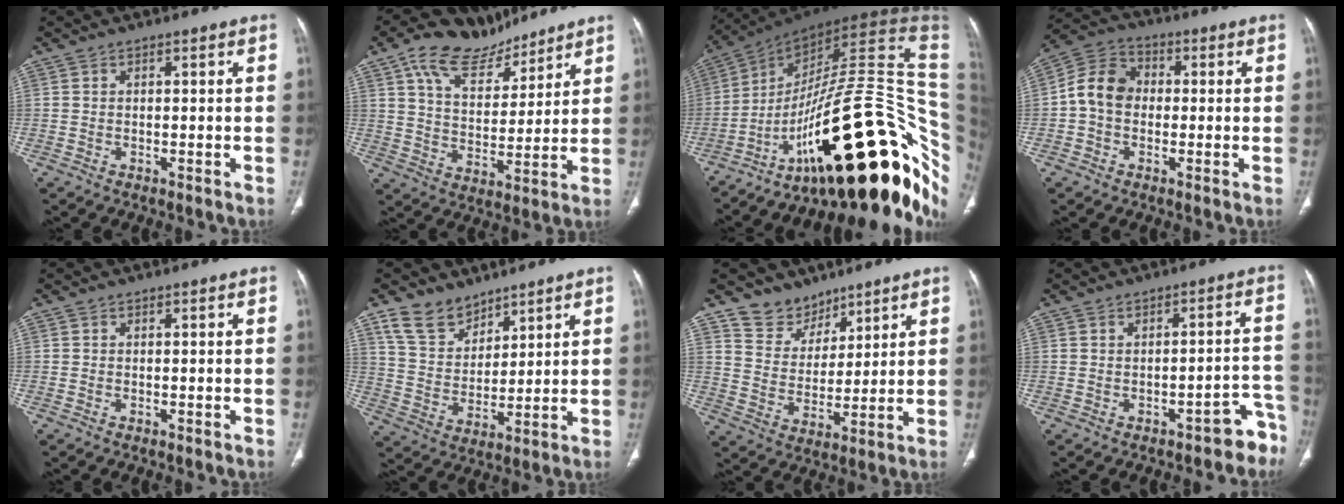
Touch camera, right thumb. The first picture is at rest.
{"total": 14.4, "force": [10.1, 7.5, 6.9], "torque": [-0.086, -0.040, 0.182]}
{"total": 42.9, "force": [-11.0, 16.5, 38.0], "torque": [-0.419, 0.098, -0.161]}
{"total": 8.6, "force": [-0.5, 6.9, 5.1], "torque": [-0.081, 0.030, -0.023]}
{"total": 0.0}
{"total": 9.6, "force": [7.2, 5.7, 2.9], "torque": [-0.031, -0.044, 0.151]}
{"total": 8.4, "force": [6.6, 5.1, 0.6], "torque": [0.023, -0.061, 0.135]}
{"total": 5.5, "force": [-4.2, 2.4, 2.7], "torque": [0.004, 0.060, -0.050]}